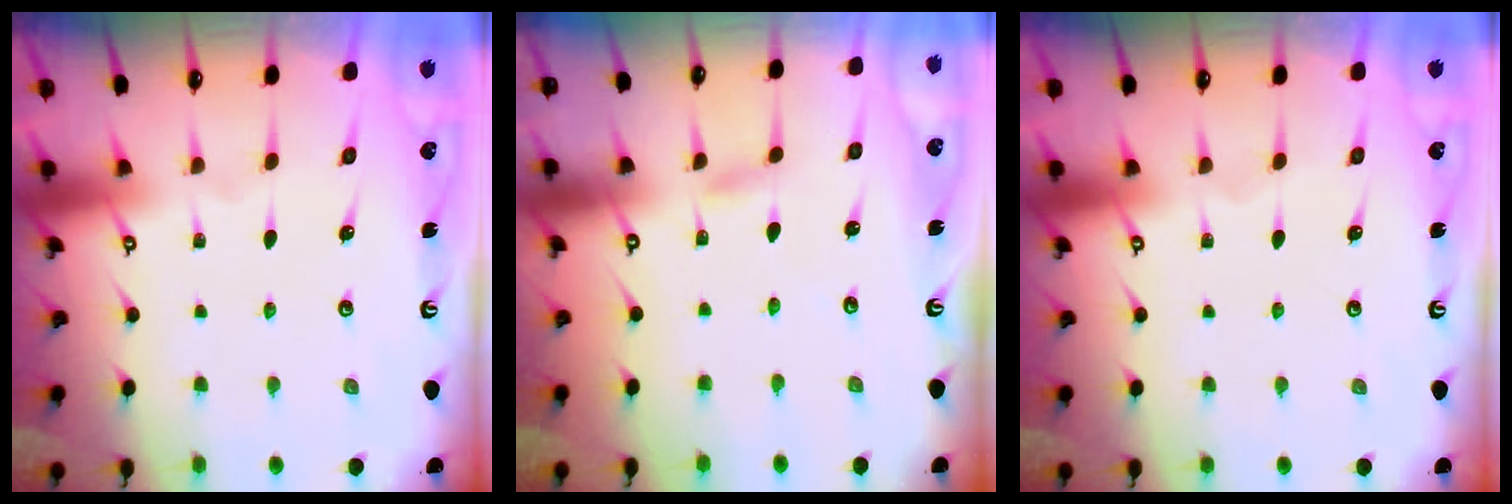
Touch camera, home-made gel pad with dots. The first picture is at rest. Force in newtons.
{"total": 1.3, "press": 1.3, "slide": 0.1}
{"total": 0.0}